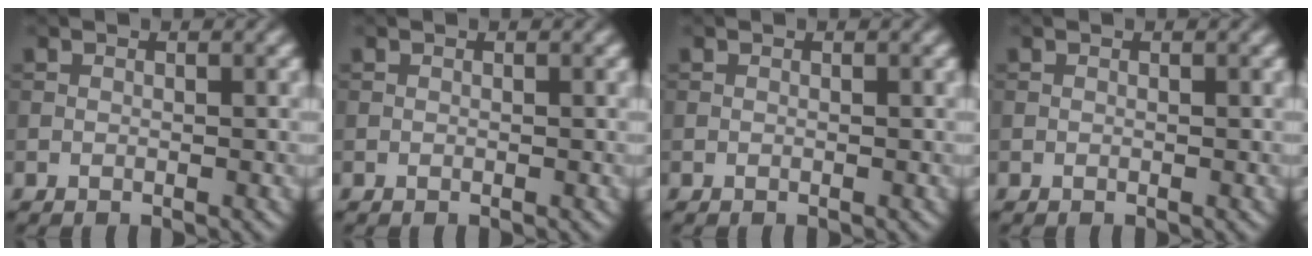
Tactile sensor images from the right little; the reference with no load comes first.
{"total": 0.0}
{"total": 0.0}
{"total": 0.0}